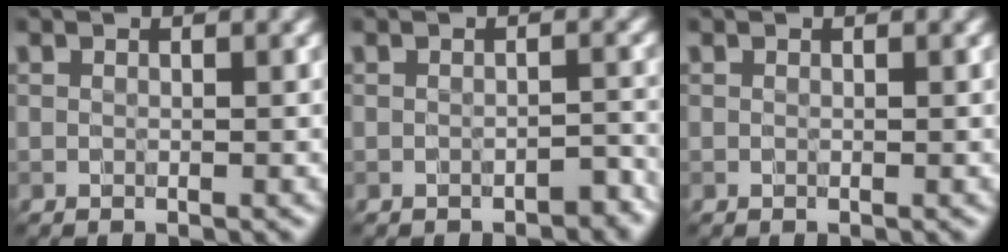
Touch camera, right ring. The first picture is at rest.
{"total": 1.6, "force": [-1.1, 0.7, 0.9], "torque": [-0.011, 0.002, -0.013]}
{"total": 0.0}